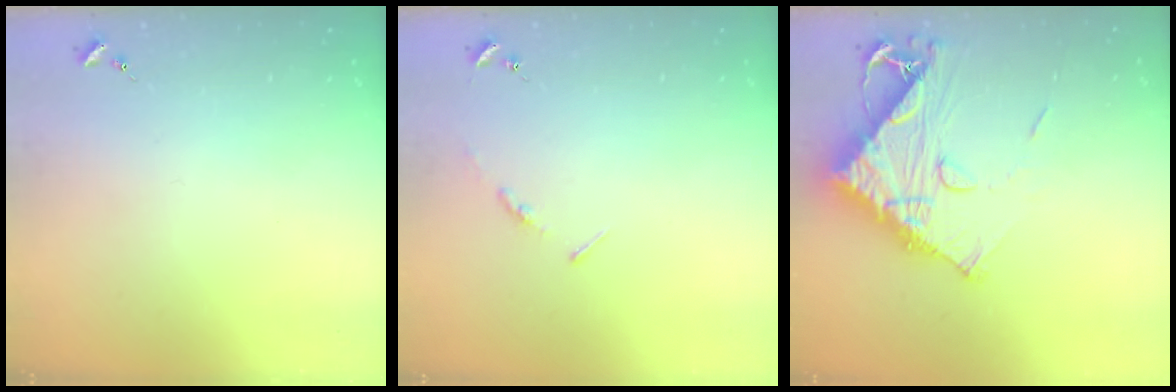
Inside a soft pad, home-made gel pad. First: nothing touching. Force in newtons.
{"total": 3.4, "press": 3.4, "slide": 0.3}
{"total": 15.0, "press": 14.9, "slide": 1.4}